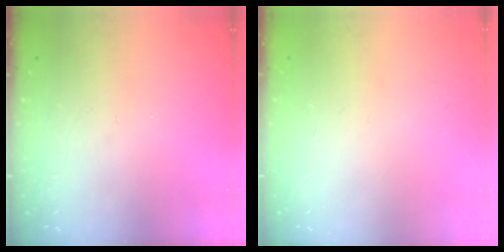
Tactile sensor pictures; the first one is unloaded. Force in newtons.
{"total": 0.0}